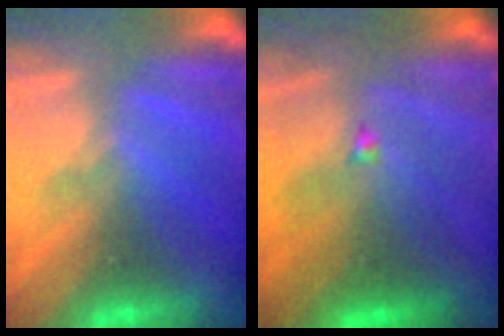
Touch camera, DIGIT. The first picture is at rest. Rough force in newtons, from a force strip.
{"total": 4.5}